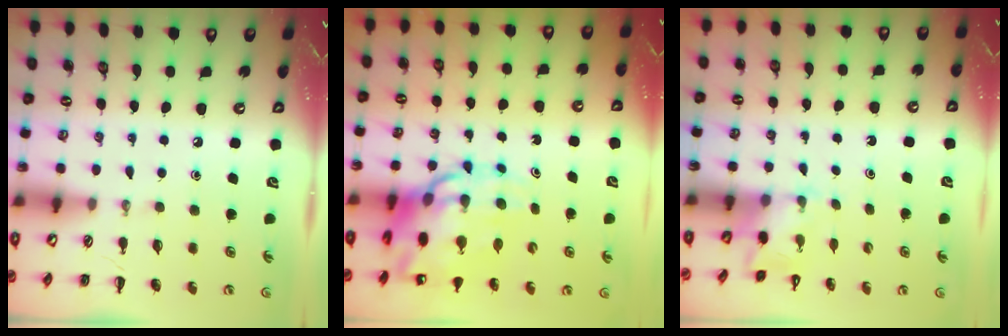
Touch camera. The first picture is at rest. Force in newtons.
{"total": 16.8, "press": 16.1, "slide": 4.6}
{"total": 2.0, "press": 2.0, "slide": 0.5}